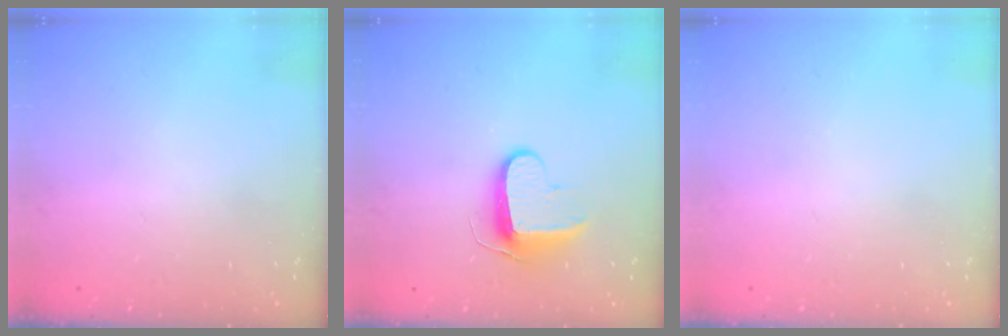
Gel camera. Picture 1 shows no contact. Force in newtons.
{"total": 8.9, "press": 8.9, "slide": 0.2}
{"total": 0.0}